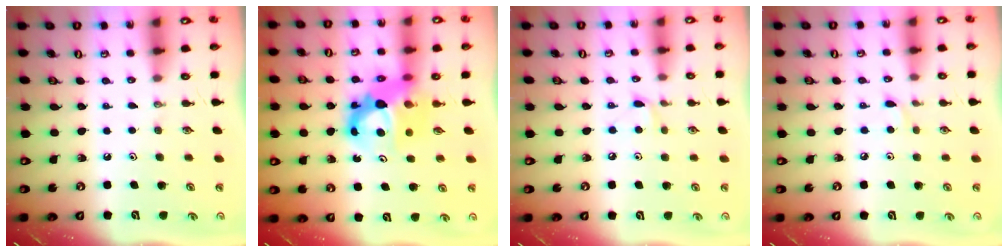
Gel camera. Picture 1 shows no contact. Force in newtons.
{"total": 11.6, "press": 11.6, "slide": 1.1}
{"total": 6.1, "press": 6.1, "slide": 0.7}
{"total": 4.3, "press": 4.3, "slide": 0.5}